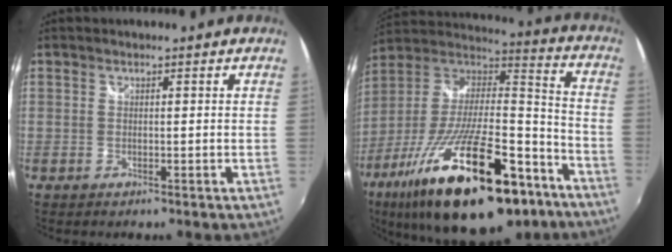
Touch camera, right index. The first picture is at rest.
{"total": 33.4, "force": [-19.3, 11.7, 24.6], "torque": [-0.434, -0.025, -0.299]}